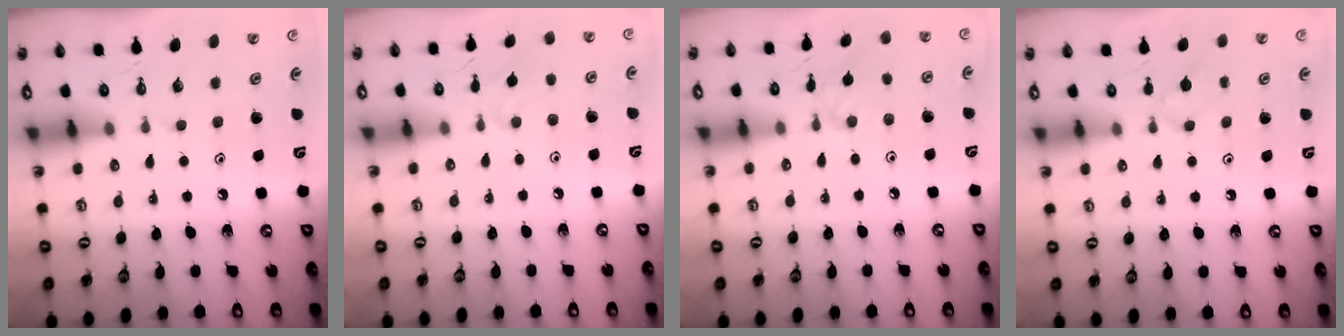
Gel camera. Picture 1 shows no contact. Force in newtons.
{"total": 3.4, "press": 3.3, "slide": 0.7}
{"total": 2.4, "press": 2.3, "slide": 0.5}
{"total": 2.2, "press": 2.1, "slide": 0.6}